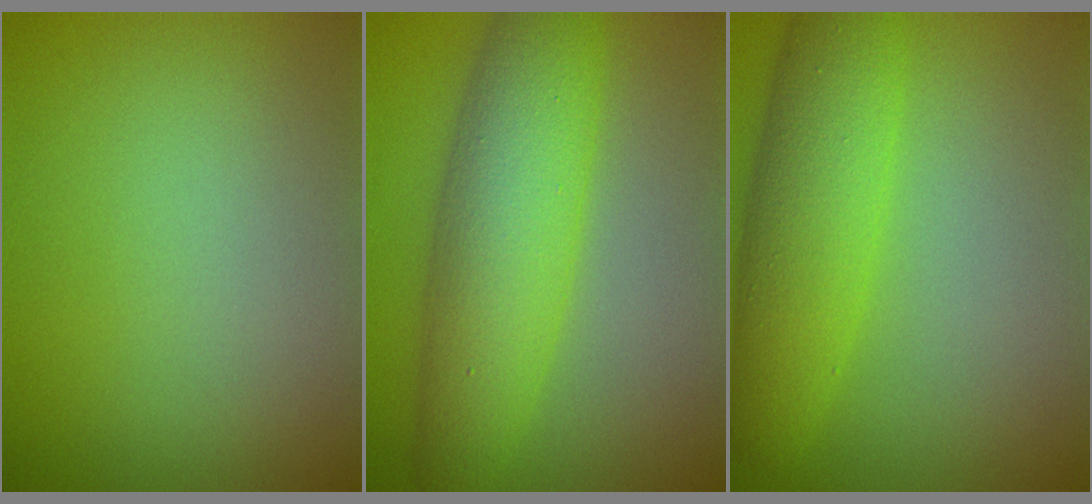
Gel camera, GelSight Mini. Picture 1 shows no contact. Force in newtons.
{"total": 7.5, "press": 7.5, "slide": 0.1}
{"total": 6.0, "press": 6.0, "slide": 0.2}